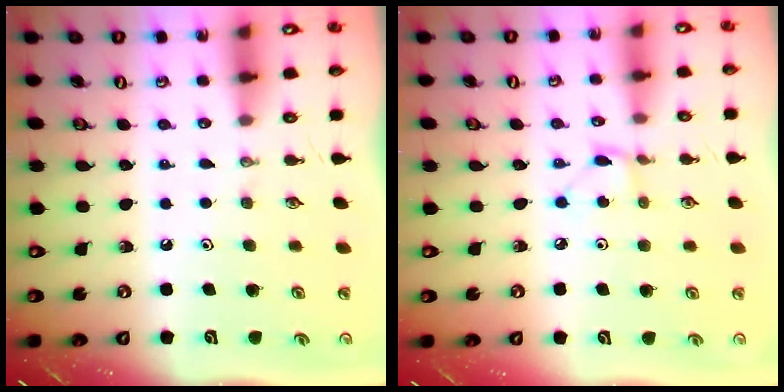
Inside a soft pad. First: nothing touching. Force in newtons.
{"total": 2.5, "press": 2.5, "slide": 0.3}